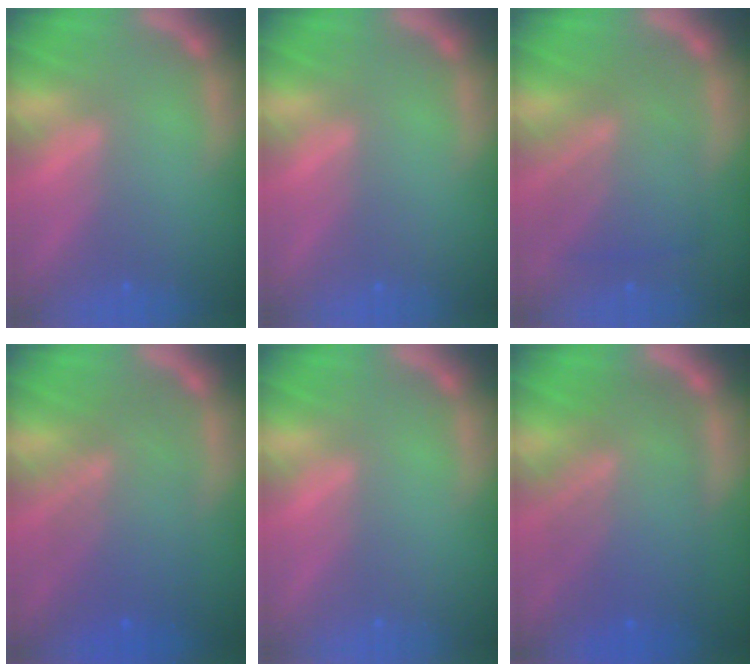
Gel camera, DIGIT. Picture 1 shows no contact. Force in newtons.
{"total": 0.0}
{"total": 7.0}
{"total": 7.6}
{"total": 0.0}
{"total": 10.0}